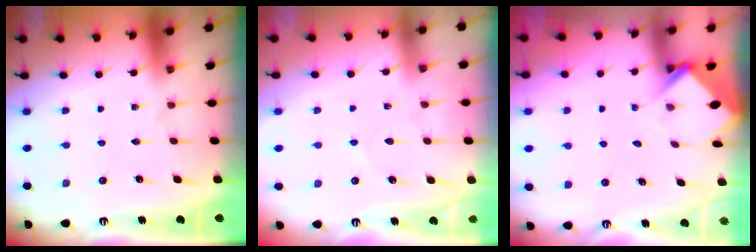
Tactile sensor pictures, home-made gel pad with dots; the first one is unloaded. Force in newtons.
{"total": 3.0, "press": 3.0, "slide": 0.5}
{"total": 3.8, "press": 3.8, "slide": 0.2}